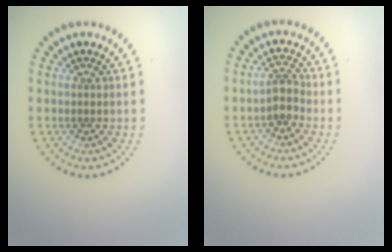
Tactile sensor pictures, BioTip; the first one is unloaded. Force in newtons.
{"total": 1.8, "press": 1.6, "slide": 0.9}